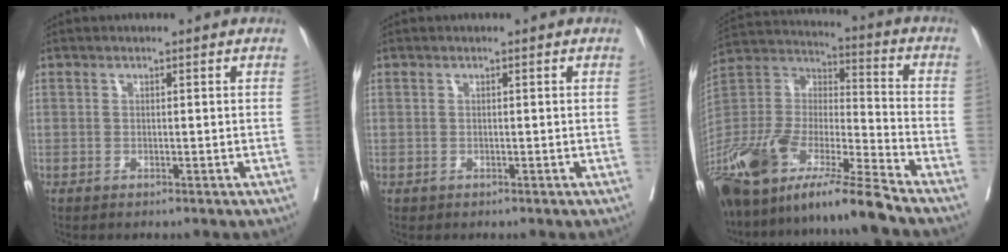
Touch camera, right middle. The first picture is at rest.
{"total": 0.0}
{"total": 21.0, "force": [-16.1, 1.0, 13.4], "torque": [-0.289, -0.032, -0.309]}